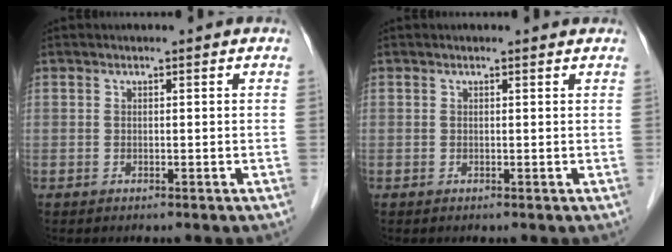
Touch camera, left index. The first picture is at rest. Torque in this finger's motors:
{"motor_torque": [0.51, -0.60, -0.38, -0.14]}